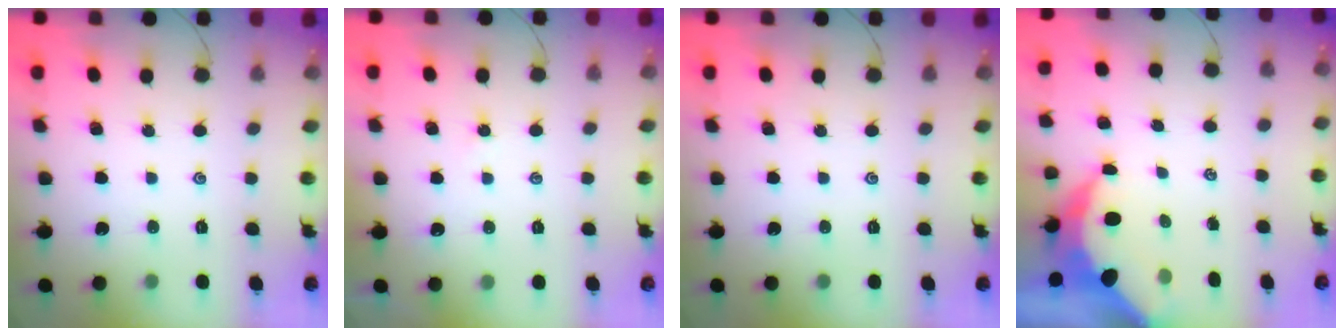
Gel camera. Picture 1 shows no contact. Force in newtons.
{"total": 2.2, "press": 2.2, "slide": 0.5}
{"total": 0.0}
{"total": 7.7, "press": 7.6, "slide": 1.2}